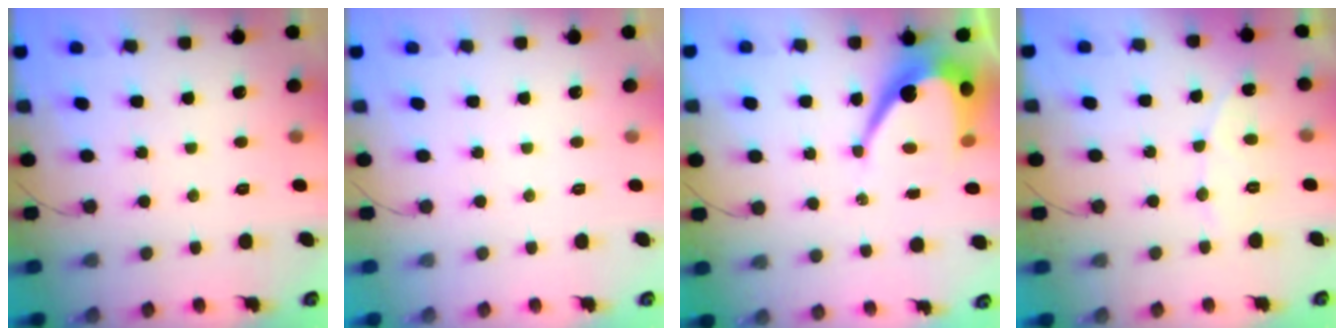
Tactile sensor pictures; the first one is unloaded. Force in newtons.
{"total": 0.0}
{"total": 11.5, "press": 11.5, "slide": 0.9}
{"total": 6.3, "press": 6.3, "slide": 0.5}